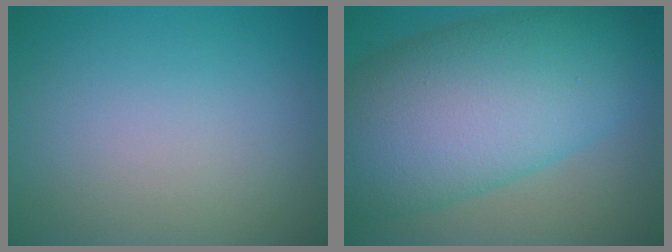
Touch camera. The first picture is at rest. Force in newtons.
{"total": 13.9, "press": 13.9, "slide": 0.2}